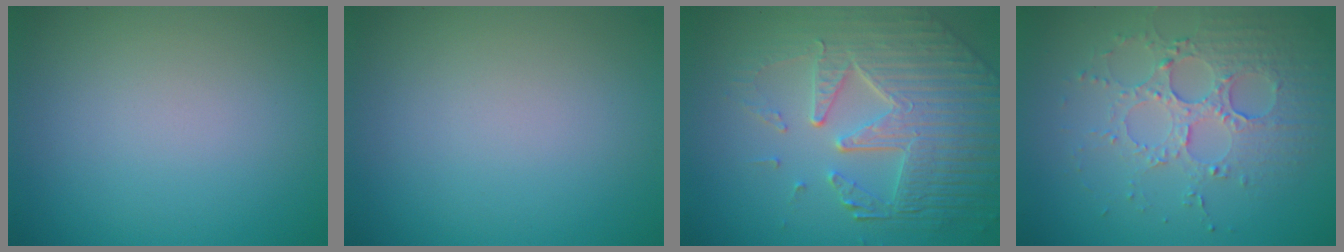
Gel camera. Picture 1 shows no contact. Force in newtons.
{"total": 0.0}
{"total": 8.2, "press": 5.7, "slide": 5.9}
{"total": 3.9, "press": 3.7, "slide": 1.3}